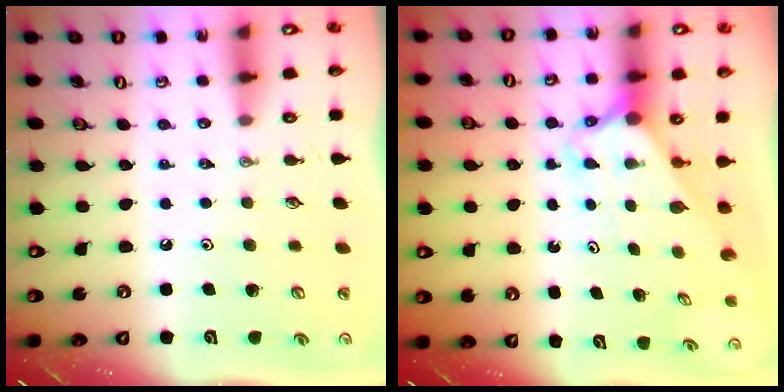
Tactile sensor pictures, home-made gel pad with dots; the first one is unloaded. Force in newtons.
{"total": 2.6, "press": 2.6, "slide": 0.2}